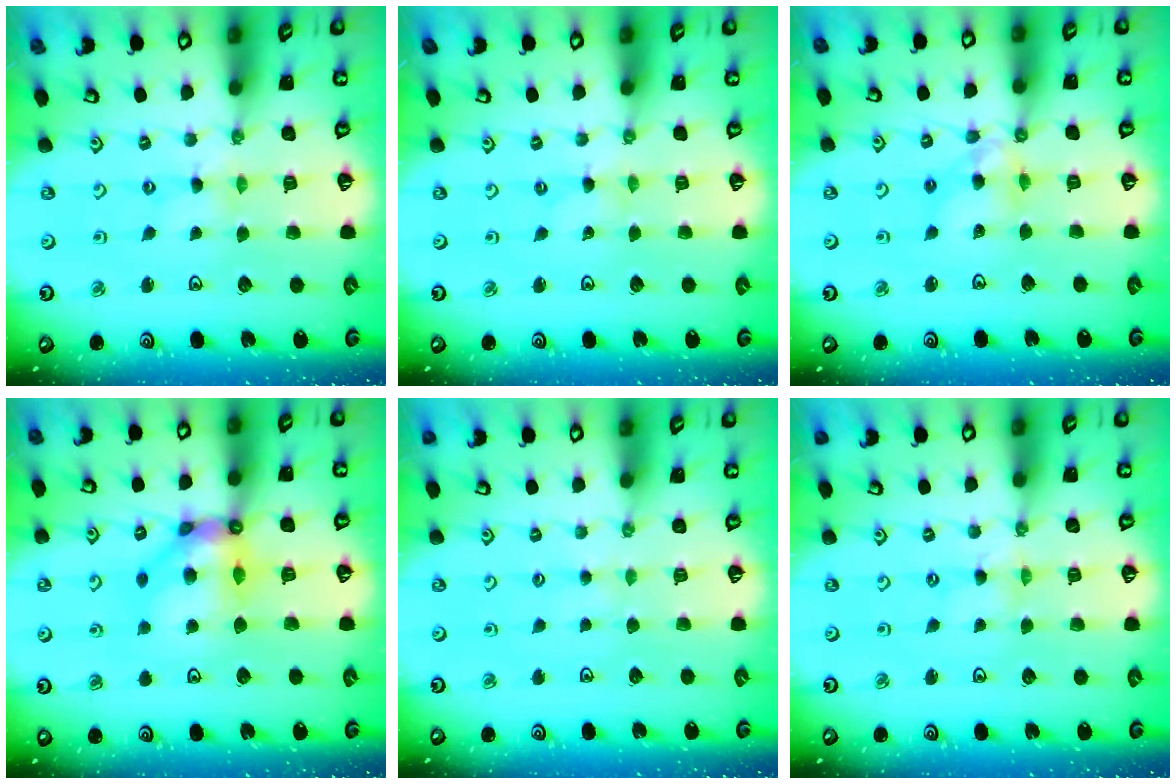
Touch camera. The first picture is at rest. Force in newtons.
{"total": 0.0}
{"total": 8.8, "press": 8.8, "slide": 0.7}
{"total": 11.7, "press": 11.6, "slide": 1.3}
{"total": 2.0, "press": 2.0, "slide": 0.3}
{"total": 0.0}